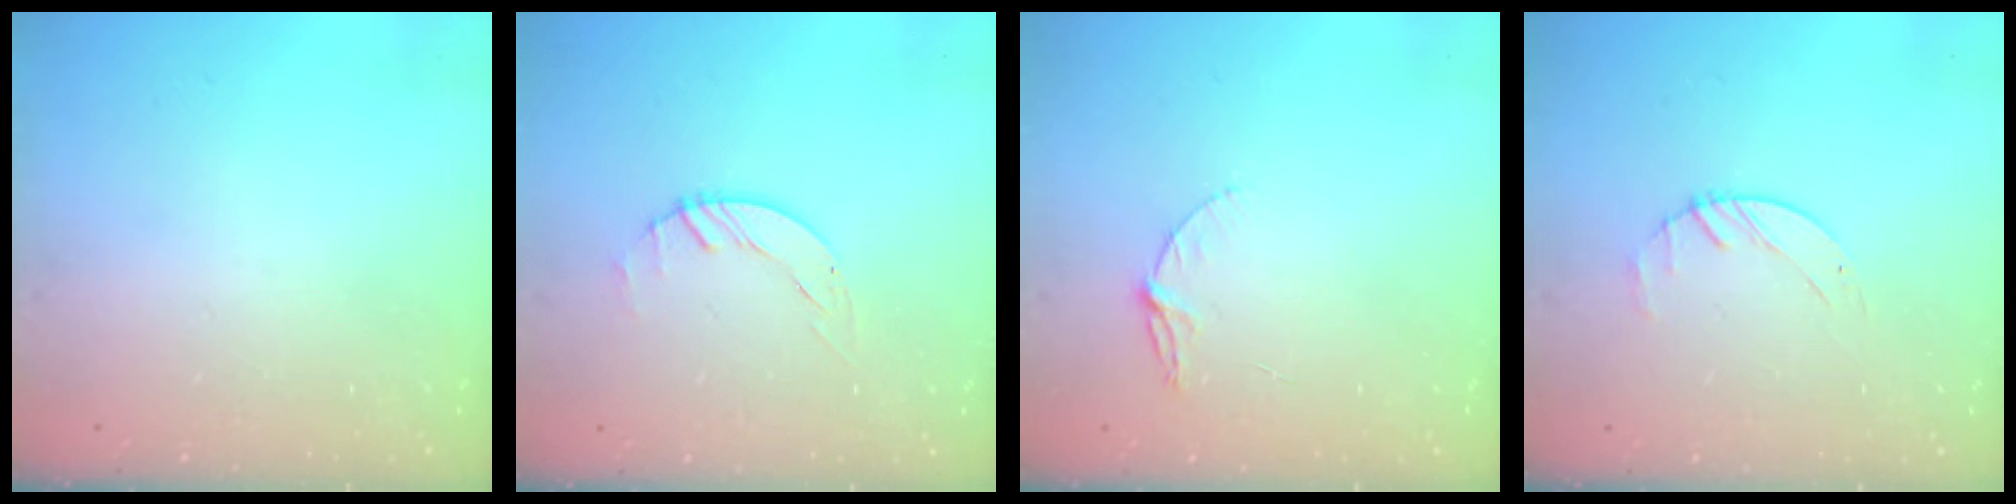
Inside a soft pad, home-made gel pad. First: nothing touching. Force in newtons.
{"total": 1.6, "press": 1.6, "slide": 0.3}
{"total": 5.9, "press": 5.9, "slide": 0.5}
{"total": 1.4, "press": 1.4, "slide": 0.2}